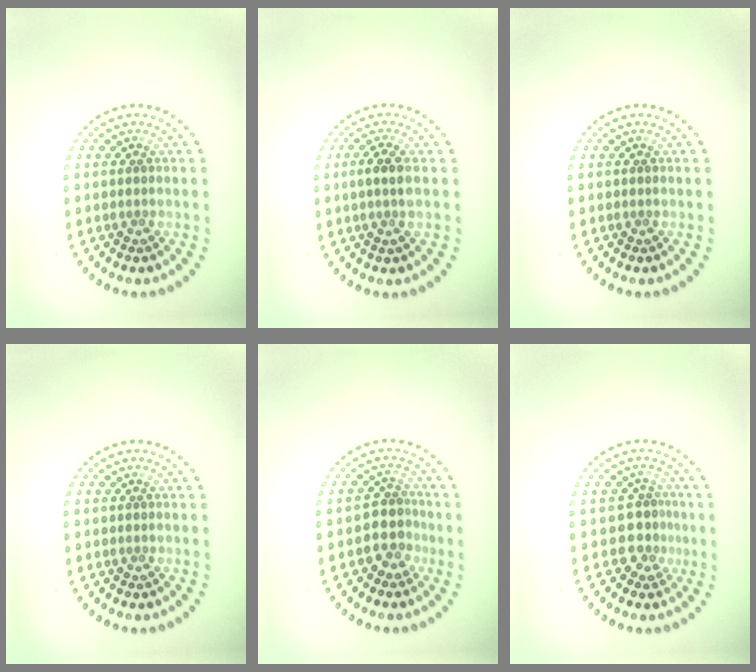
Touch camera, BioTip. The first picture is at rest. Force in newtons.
{"total": 2.0, "press": 1.9, "slide": 0.8}
{"total": 0.0}
{"total": 0.0}
{"total": 2.6, "press": 2.2, "slide": 1.5}
{"total": 2.3, "press": 1.8, "slide": 1.4}